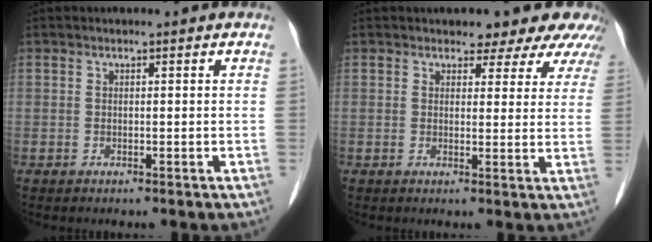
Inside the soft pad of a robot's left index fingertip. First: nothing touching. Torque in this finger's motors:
{"motor_torque": [1.07, -0.70, 0.15, 0.02]}